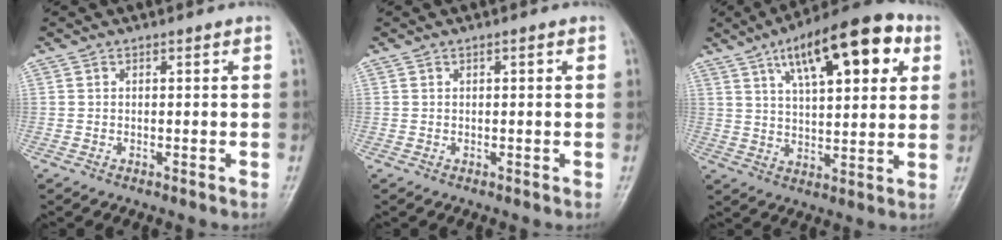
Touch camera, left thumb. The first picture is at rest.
{"total": 0.6, "force": [0.2, 0.1, 0.5], "torque": [-0.009, 0.001, 0.003]}
{"total": 19.4, "force": [8.4, 7.5, 15.8], "torque": [-0.208, -0.006, 0.128]}